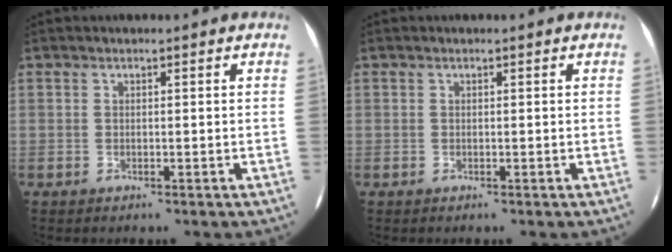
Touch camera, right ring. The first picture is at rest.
{"total": 0.0}